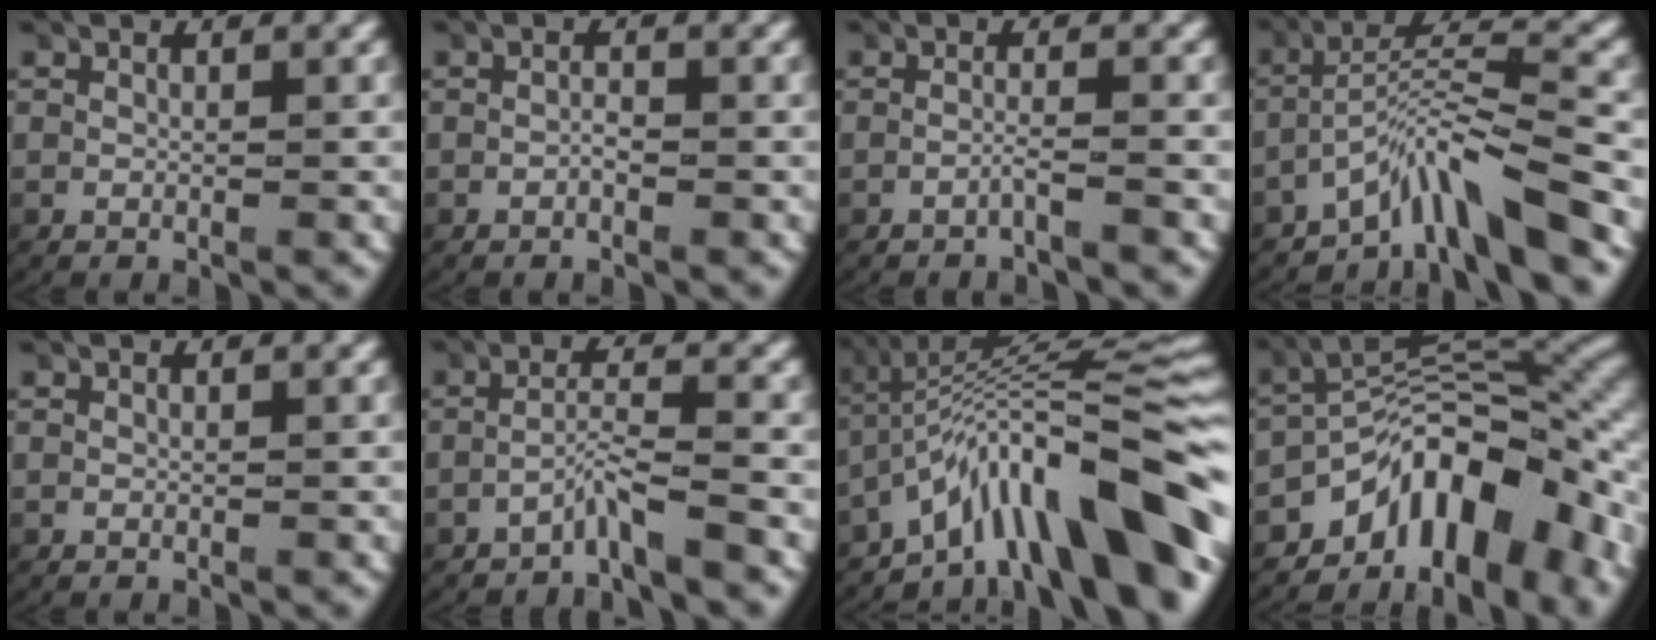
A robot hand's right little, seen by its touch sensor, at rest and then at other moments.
{"total": 0.8, "force": [-0.5, 0.2, 0.6], "torque": [-0.018, -0.005, -0.007]}
{"total": 1.4, "force": [-1.1, -0.6, 0.6], "torque": [-0.015, -0.003, -0.020]}
{"total": 5.6, "force": [-3.1, 1.3, 4.5], "torque": [-0.090, -0.002, -0.047]}
{"total": 0.0}
{"total": 2.4, "force": [-1.9, -0.8, 1.2], "torque": [-0.029, 0.002, -0.033]}
{"total": 11.4, "force": [-3.0, 4.9, 9.8], "torque": [-0.151, -0.005, -0.036]}
{"total": 11.5, "force": [-4.2, 6.1, 8.8], "torque": [-0.135, -0.001, -0.063]}